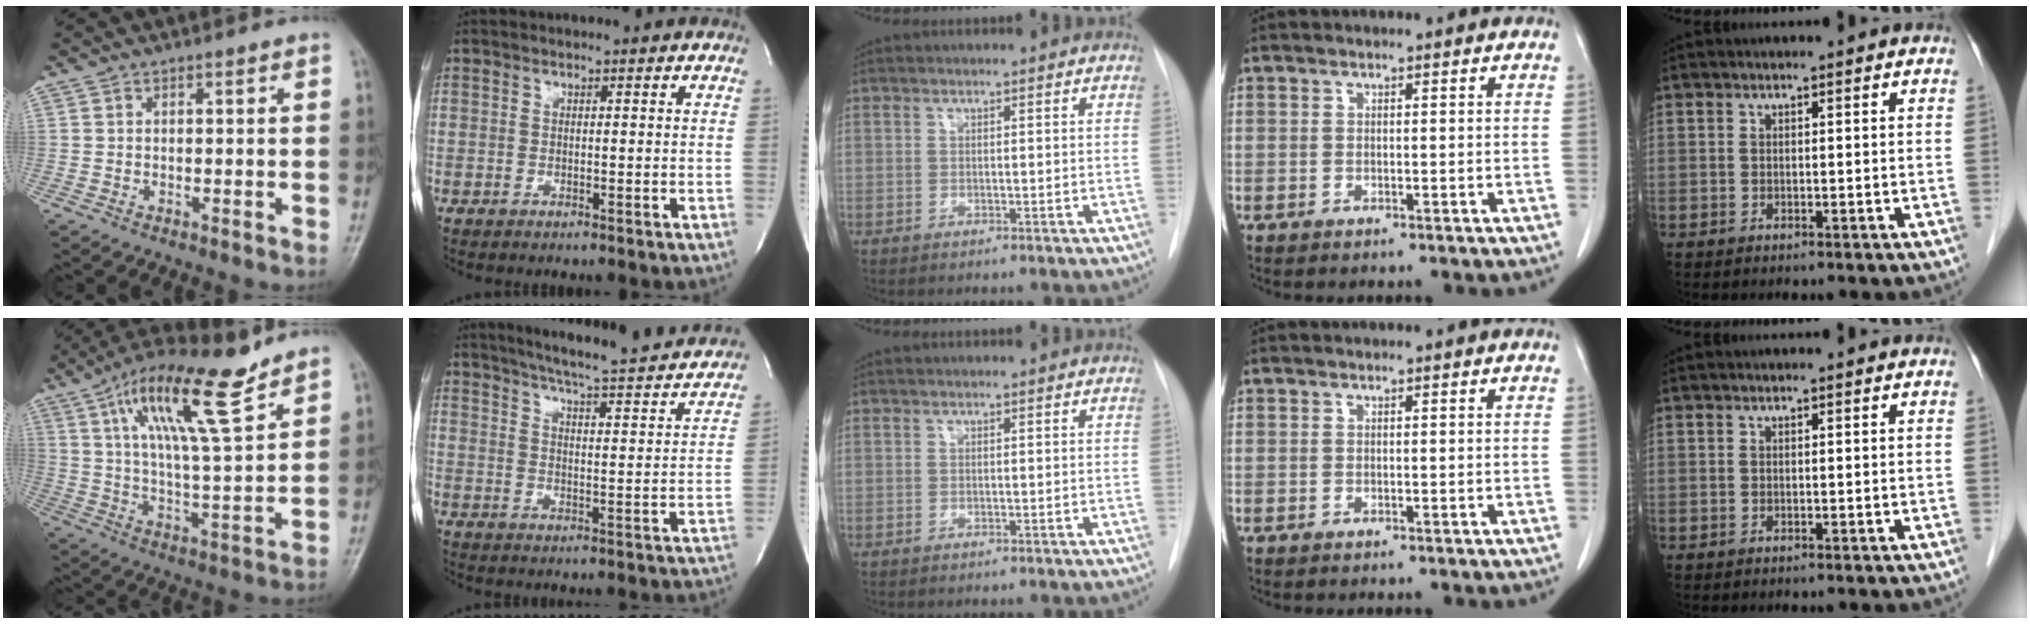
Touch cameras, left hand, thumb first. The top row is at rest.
{"thumb": {"total": 16.0, "force": [9.9, 3.3, 12.1], "torque": [-0.204, -0.041, 0.178]}, "index": {"total": 19.4, "force": [17.8, 1.3, 7.7], "torque": [-0.116, -0.032, 0.225]}}